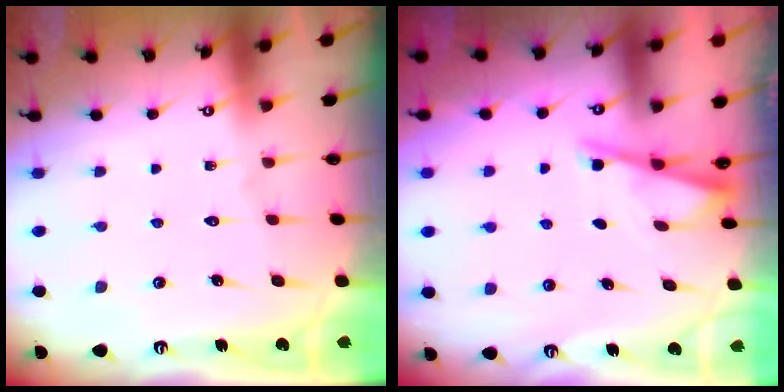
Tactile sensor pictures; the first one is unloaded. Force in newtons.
{"total": 2.8, "press": 2.8, "slide": 0.3}